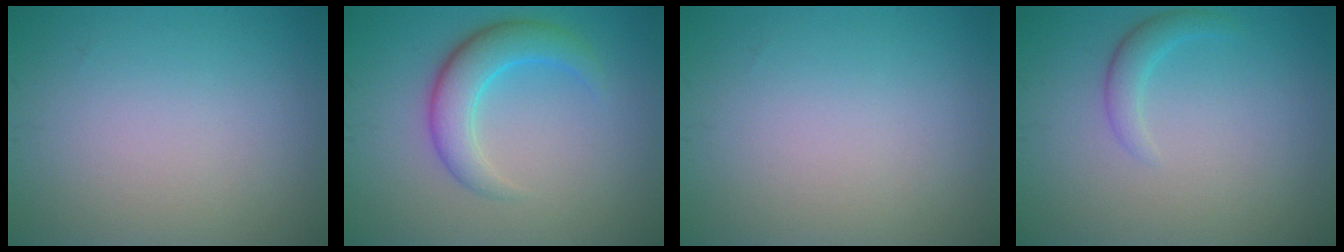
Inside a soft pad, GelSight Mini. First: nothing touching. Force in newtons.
{"total": 4.4, "press": 4.4, "slide": 0.3}
{"total": 0.0}
{"total": 1.8, "press": 1.8, "slide": 0.1}